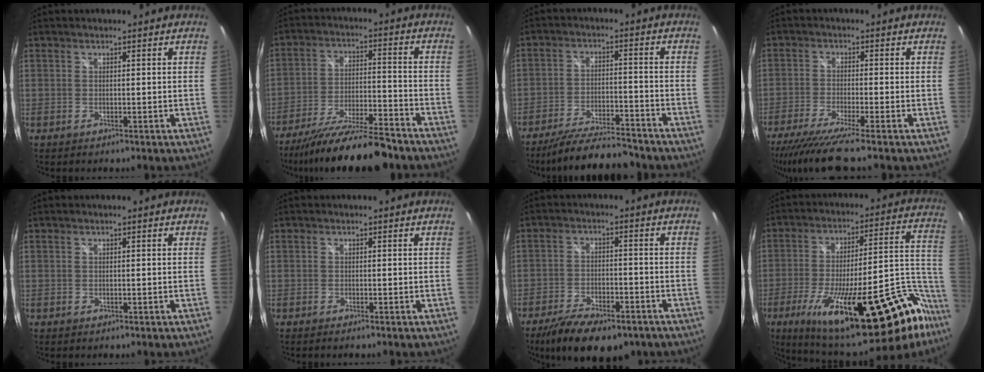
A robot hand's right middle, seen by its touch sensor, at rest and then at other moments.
{"total": 17.8, "force": [-15.2, 3.0, 8.8], "torque": [-0.166, -0.028, -0.235]}
{"total": 13.4, "force": [-12.0, 2.0, 5.6], "torque": [-0.121, -0.014, -0.191]}
{"total": 9.9, "force": [-8.0, -0.7, 5.8], "torque": [-0.124, -0.036, -0.137]}
{"total": 0.0}
{"total": 0.7, "force": [-0.6, -0.2, 0.4], "torque": [-0.007, -0.002, -0.012]}
{"total": 14.7, "force": [-10.3, 5.8, 8.7], "torque": [-0.183, -0.034, -0.162]}
{"total": 34.9, "force": [-22.5, 10.1, 24.6], "torque": [-0.361, -0.014, -0.316]}